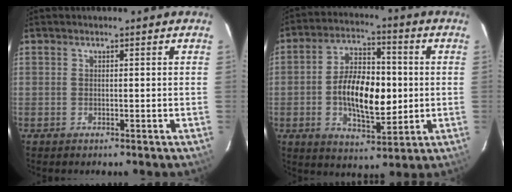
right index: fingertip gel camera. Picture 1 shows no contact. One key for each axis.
{"total": 13.9, "fx": -1.2, "fy": 6.8, "fz": 12.1, "tx": -0.218, "ty": 0.013, "tz": -0.015}